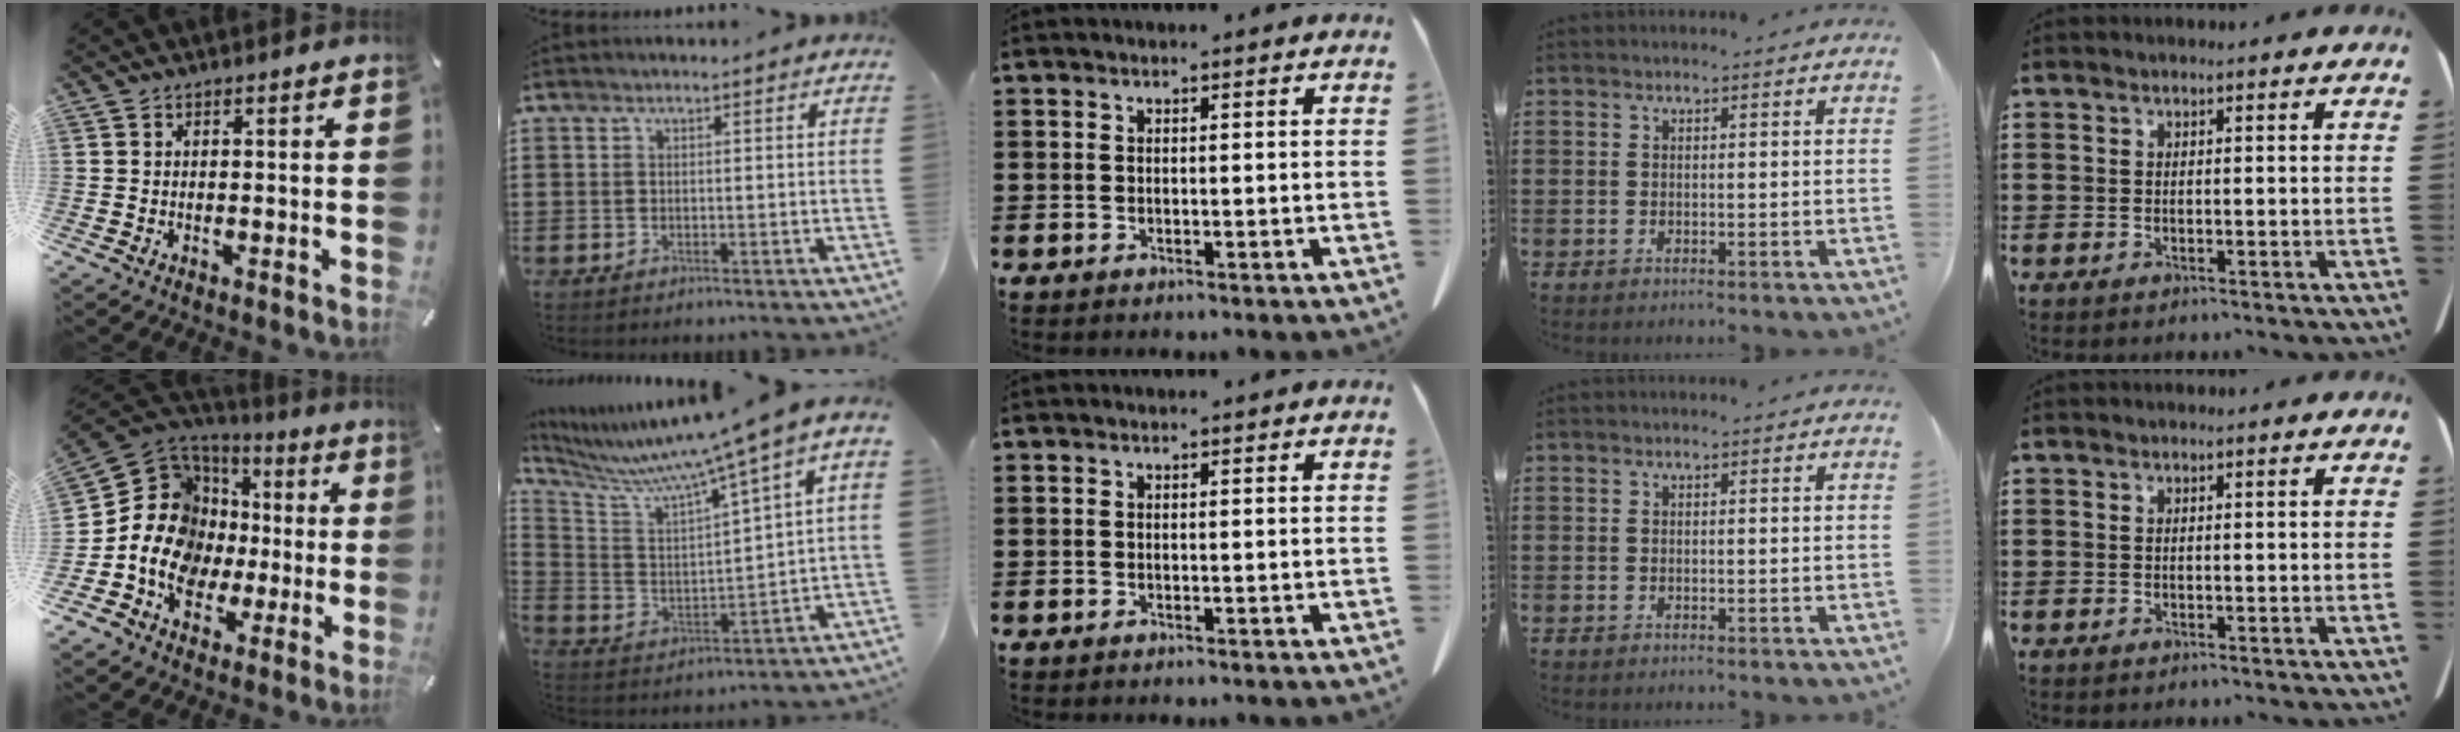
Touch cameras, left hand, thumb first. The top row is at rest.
{"thumb": {"total": 15.4, "force": [-2.5, 13.6, 7.0], "torque": [-0.152, -0.008, -0.043]}, "index": {"total": 8.0, "force": [6.2, -0.3, 5.0], "torque": [-0.127, -0.049, 0.094]}}